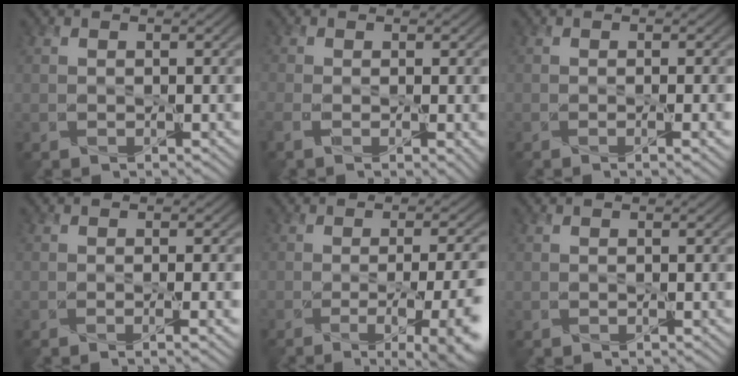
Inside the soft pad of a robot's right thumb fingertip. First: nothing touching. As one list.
[{"total": 3.5, "force": [-1.1, 1.0, 3.1], "torque": [-0.067, -0.014, -0.022]}, {"total": 2.6, "force": [-0.5, 0.6, 2.5], "torque": [-0.036, 0.000, -0.011]}, {"total": 2.9, "force": [-0.6, 0.7, 2.8], "torque": [-0.041, 0.000, -0.013]}, {"total": 13.2, "force": [-4.0, 4.9, 11.5], "torque": [-0.116, -0.012, -0.043]}, {"total": 0.0}]